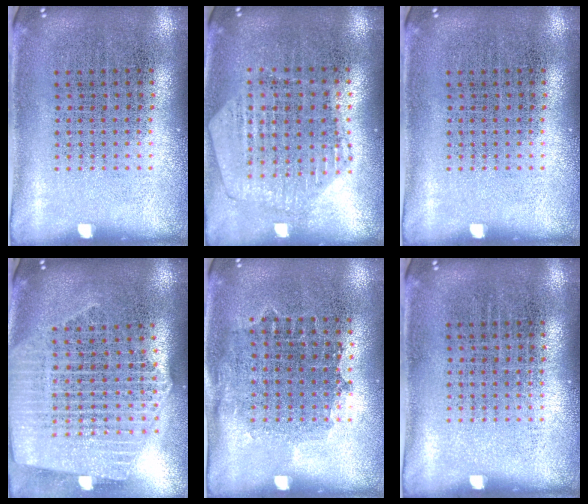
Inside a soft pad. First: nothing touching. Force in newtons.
{"total": 0.8, "press": 0.8, "slide": 0.1}
{"total": 0.0}
{"total": 2.5, "press": 2.2, "slide": 1.2}
{"total": 0.8, "press": 0.7, "slide": 0.4}
{"total": 0.0}